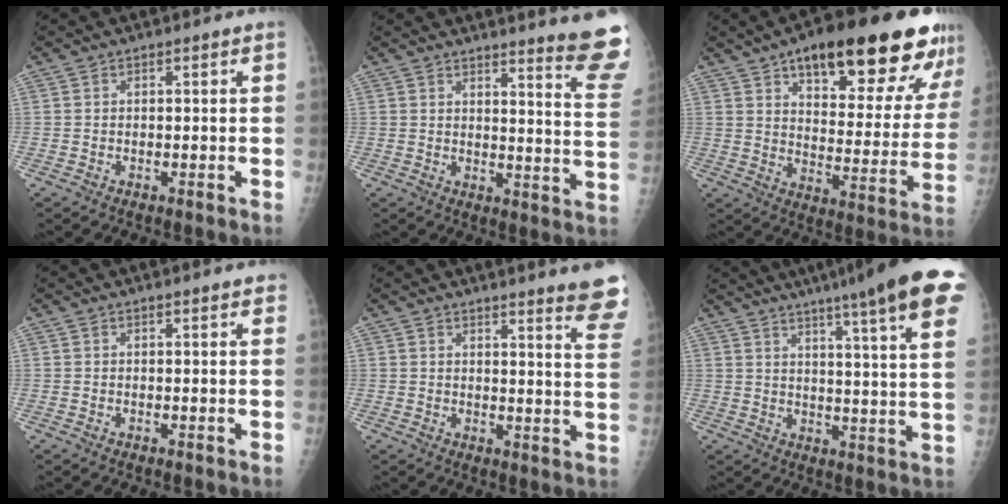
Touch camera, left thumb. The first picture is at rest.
{"total": 13.4, "force": [11.9, -0.3, 6.3], "torque": [-0.061, -0.131, 0.125]}
{"total": 26.6, "force": [16.1, 9.1, 19.1], "torque": [-0.226, -0.040, 0.232]}
{"total": 2.0, "force": [1.7, 0.4, 1.0], "torque": [-0.006, 0.000, 0.018]}
{"total": 11.0, "force": [9.4, 0.0, 5.7], "torque": [-0.045, -0.081, 0.092]}
{"total": 23.1, "force": [15.5, 1.7, 17.1], "torque": [-0.231, -0.055, 0.193]}